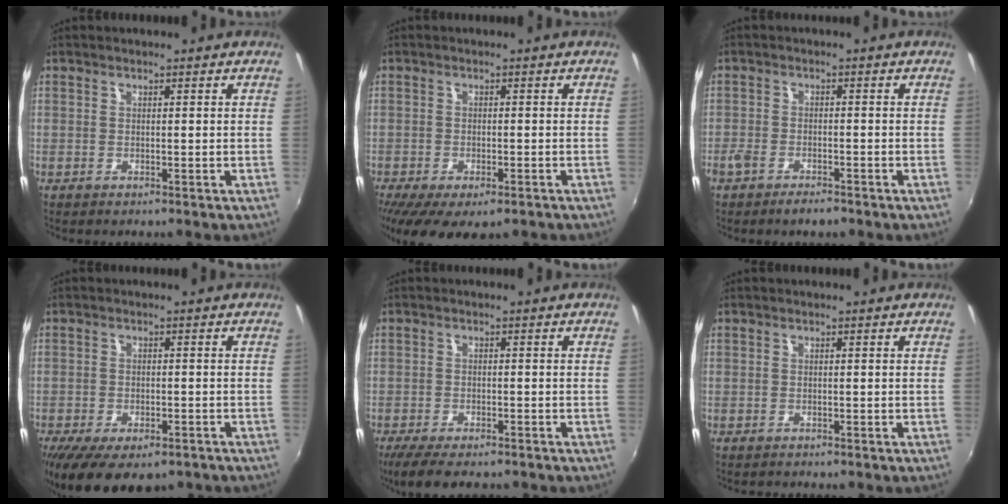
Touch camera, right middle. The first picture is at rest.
{"total": 10.4, "force": [-6.9, 3.9, 6.8], "torque": [-0.147, -0.045, -0.103]}
{"total": 4.5, "force": [-3.5, 1.5, 2.4], "torque": [-0.062, -0.011, -0.068]}
{"total": 11.7, "force": [-7.7, 5.1, 7.2], "torque": [-0.151, -0.038, -0.112]}
{"total": 8.3, "force": [-6.6, 1.9, 4.6], "torque": [-0.105, -0.033, -0.112]}
{"total": 0.5, "force": [-0.5, 0.1, -0.1], "torque": [0.000, 0.000, -0.009]}